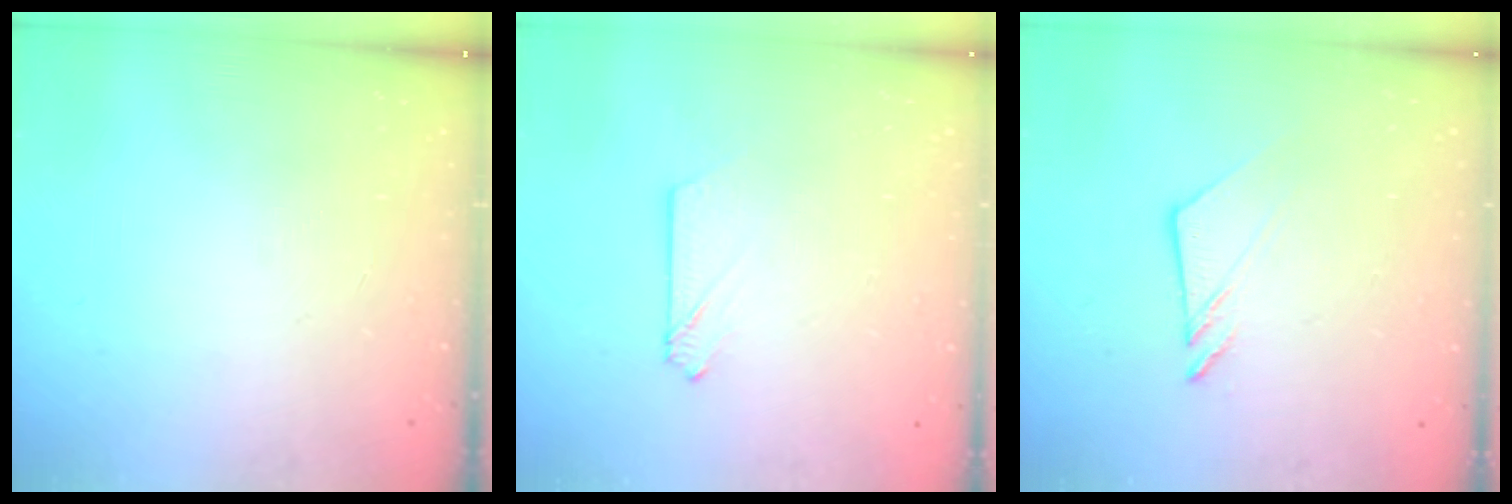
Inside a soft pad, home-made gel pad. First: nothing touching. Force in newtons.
{"total": 2.6, "press": 2.6, "slide": 0.3}
{"total": 6.7, "press": 6.7, "slide": 0.1}